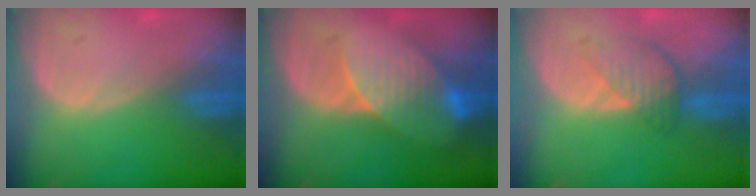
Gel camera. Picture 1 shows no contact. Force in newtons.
{"total": 8.4, "press": 7.6, "slide": 3.6}
{"total": 4.6, "press": 4.1, "slide": 2.1}